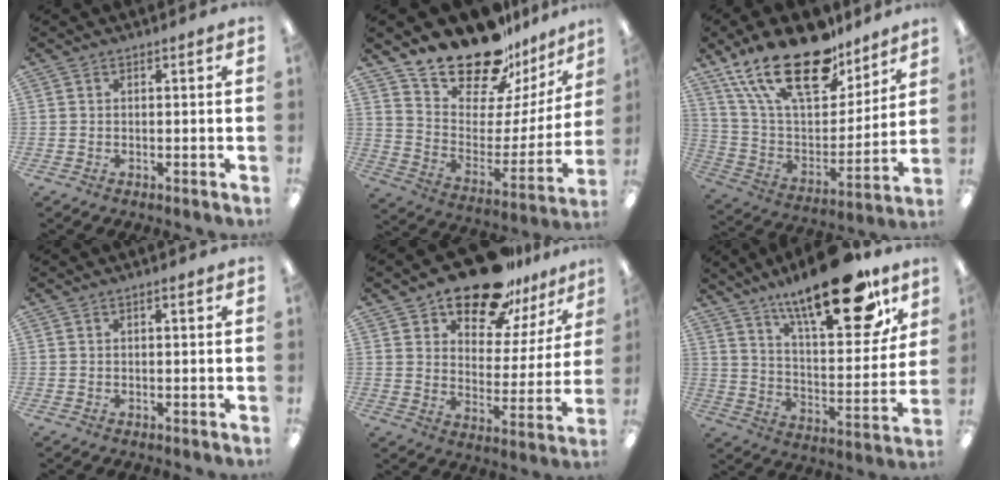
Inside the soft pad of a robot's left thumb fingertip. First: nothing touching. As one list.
[{"total": 20.4, "force": [18.0, 7.4, 6.0], "torque": [-0.104, -0.147, 0.316]}, {"total": 24.5, "force": [16.7, 10.8, 14.2], "torque": [-0.271, -0.100, 0.295]}, {"total": 0.9, "force": [0.4, 0.2, 0.7], "torque": [-0.015, 0.002, 0.007]}, {"total": 17.7, "force": [14.6, 7.4, 6.8], "torque": [-0.112, -0.102, 0.258]}, {"total": 24.8, "force": [17.1, 8.0, 16.1], "torque": [-0.236, -0.105, 0.275]}]